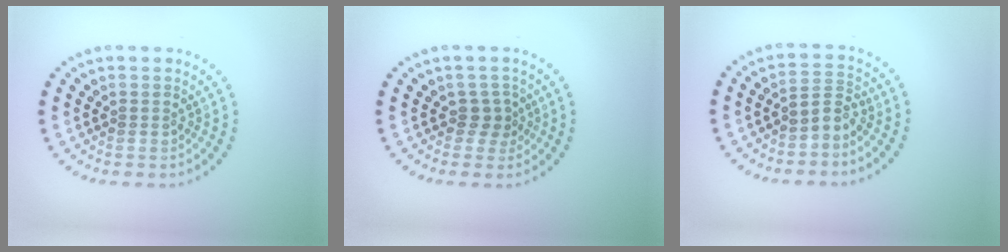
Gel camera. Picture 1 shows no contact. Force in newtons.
{"total": 1.7, "press": 1.3, "slide": 1.0}
{"total": 2.2, "press": 1.5, "slide": 1.6}